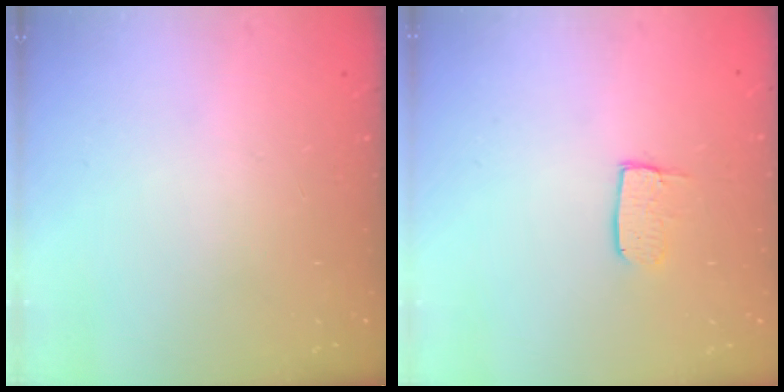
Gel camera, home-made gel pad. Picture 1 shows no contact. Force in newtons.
{"total": 5.8, "press": 5.8, "slide": 0.4}